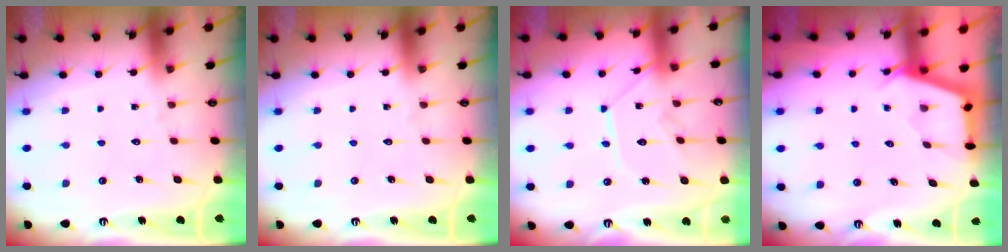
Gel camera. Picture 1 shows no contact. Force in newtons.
{"total": 0.0}
{"total": 10.2, "press": 10.2, "slide": 0.4}
{"total": 2.9, "press": 2.9, "slide": 0.3}